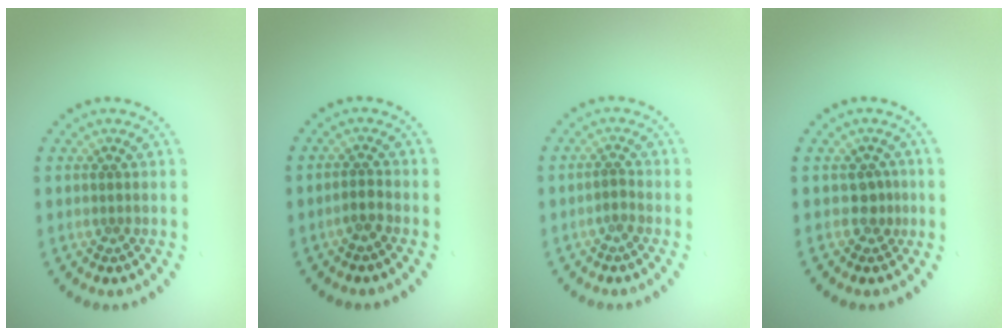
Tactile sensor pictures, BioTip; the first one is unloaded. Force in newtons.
{"total": 1.3, "press": 1.1, "slide": 0.7}
{"total": 0.7, "press": 0.5, "slide": 0.5}
{"total": 1.4, "press": 1.1, "slide": 0.8}